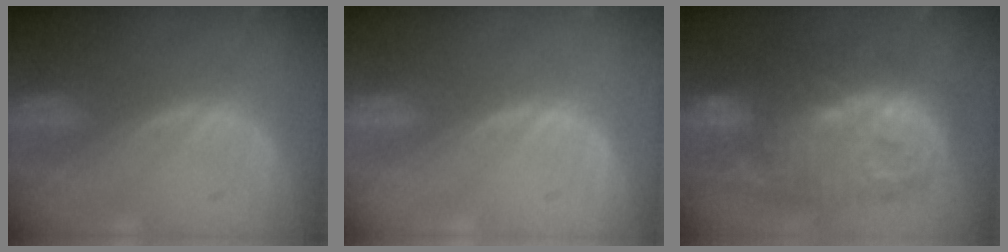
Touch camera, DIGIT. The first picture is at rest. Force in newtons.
{"total": 0.0}
{"total": 13.5, "press": 13.5, "slide": 1.3}